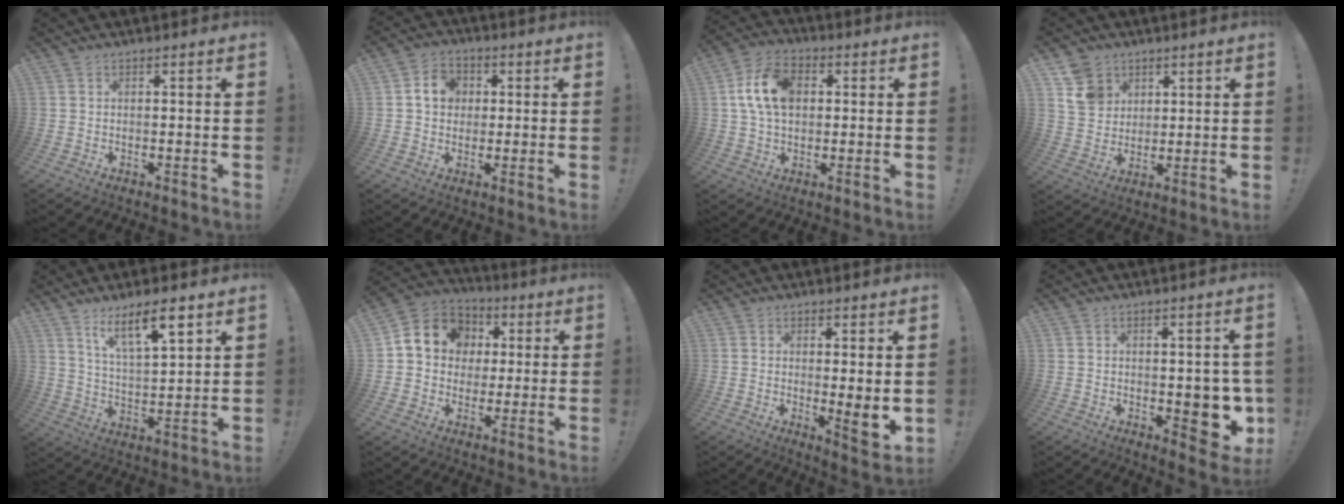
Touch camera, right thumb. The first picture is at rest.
{"total": 7.7, "force": [1.5, 6.6, 3.7], "torque": [-0.065, 0.013, 0.031]}
{"total": 12.8, "force": [2.3, 8.7, 9.1], "torque": [-0.173, 0.018, 0.050]}
{"total": 9.6, "force": [5.3, 7.6, 2.7], "torque": [-0.047, -0.024, 0.110]}
{"total": 11.7, "force": [7.7, 2.7, 8.4], "torque": [-0.138, -0.039, 0.127]}
{"total": 11.9, "force": [2.9, 10.5, 4.9], "torque": [-0.068, -0.003, 0.061]}
{"total": 5.3, "force": [1.5, 0.7, 5.1], "torque": [-0.050, -0.031, 0.028]}
{"total": 11.3, "force": [-1.5, 6.0, 9.4], "torque": [-0.087, -0.006, -0.013]}